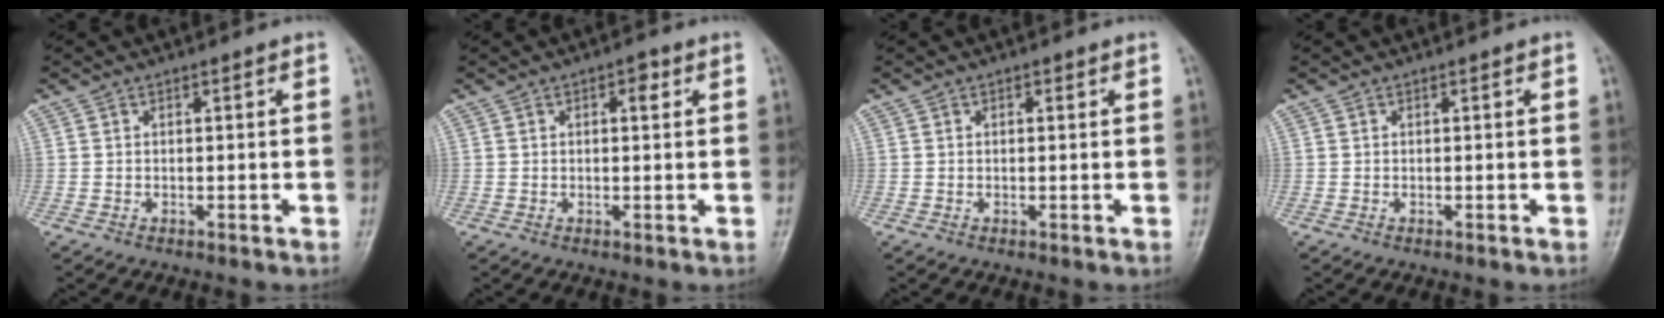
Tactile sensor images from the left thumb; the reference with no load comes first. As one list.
[{"total": 2.5, "force": [0.8, 1.1, 2.0], "torque": [-0.023, 0.002, 0.008]}, {"total": 0.9, "force": [0.2, 0.5, 0.8], "torque": [-0.011, 0.001, 0.003]}, {"total": 0.0}]